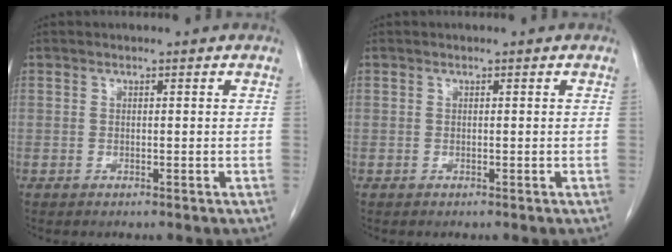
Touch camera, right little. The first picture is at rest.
{"total": 0.0}